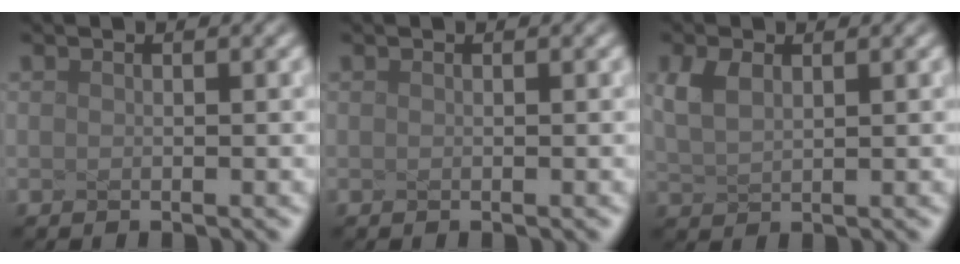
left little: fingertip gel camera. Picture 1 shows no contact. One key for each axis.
{"total": 0.0}
{"total": 2.5, "fx": 1.0, "fy": 1.4, "fz": 1.8, "tx": -0.048, "ty": 0.005, "tz": 0.024}